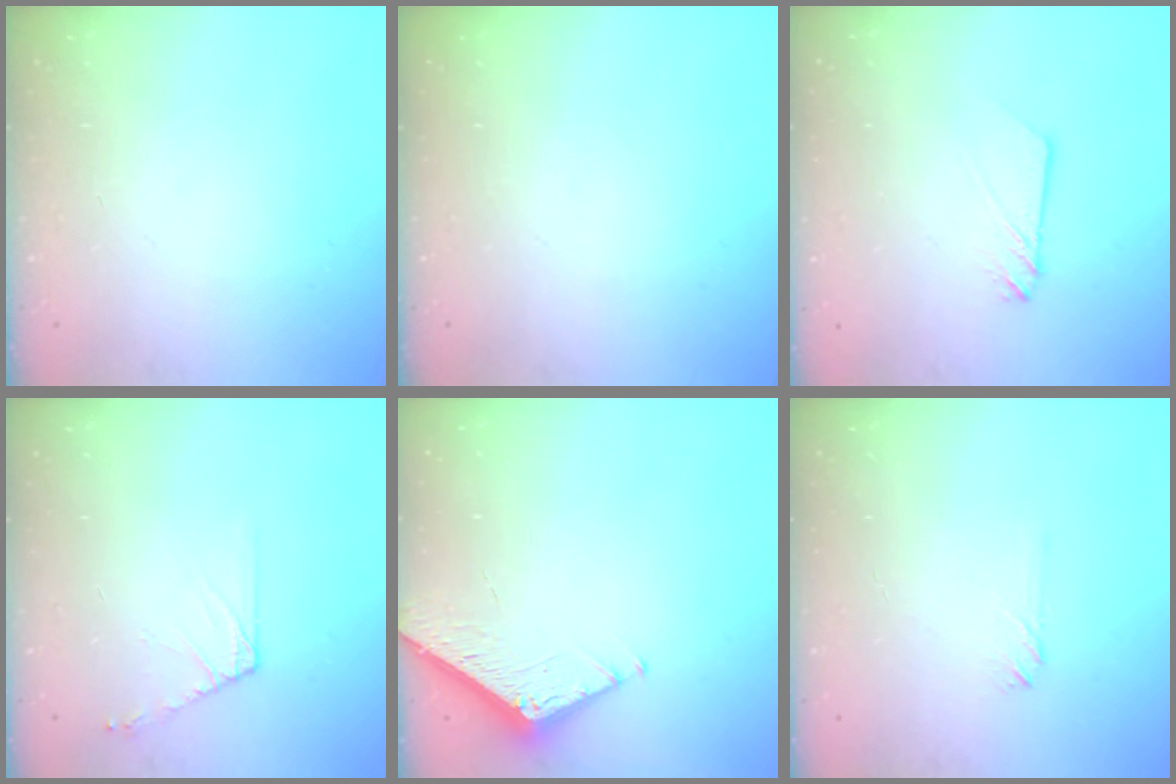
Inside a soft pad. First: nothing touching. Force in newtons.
{"total": 0.0}
{"total": 2.3, "press": 2.3, "slide": 0.3}
{"total": 6.5, "press": 6.4, "slide": 1.1}
{"total": 4.6, "press": 4.6, "slide": 0.5}
{"total": 2.0, "press": 2.0, "slide": 0.3}